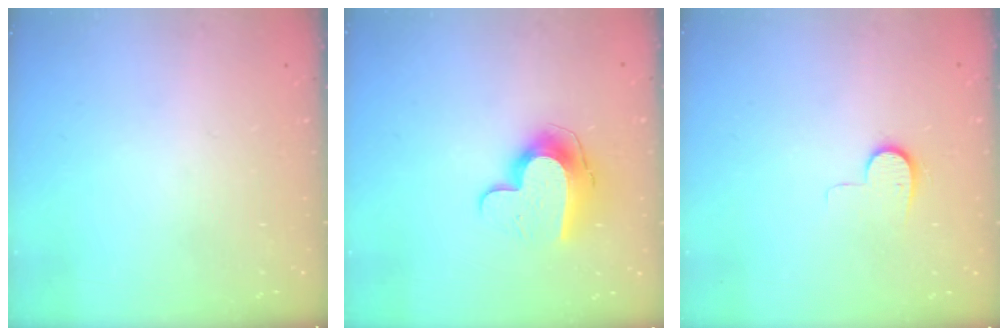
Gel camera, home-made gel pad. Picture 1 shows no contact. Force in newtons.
{"total": 12.0, "press": 11.9, "slide": 0.9}
{"total": 7.1, "press": 7.1, "slide": 0.7}